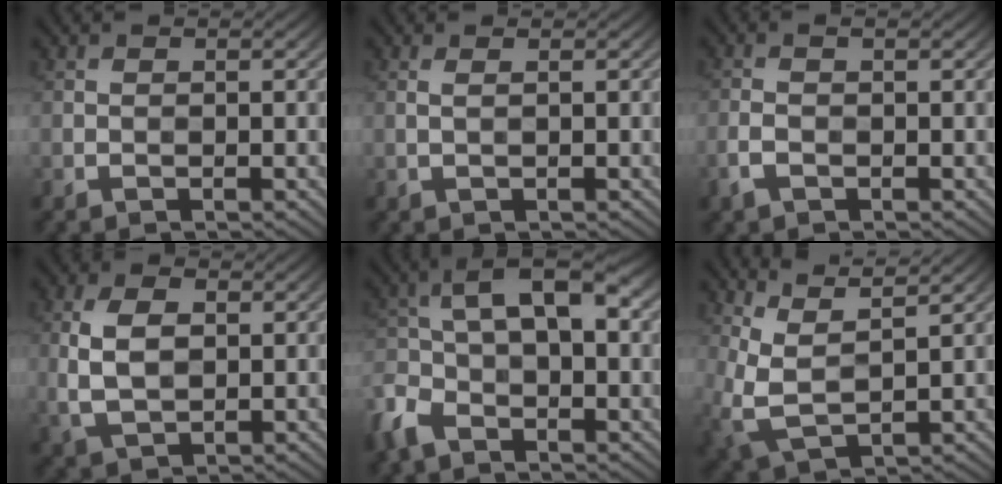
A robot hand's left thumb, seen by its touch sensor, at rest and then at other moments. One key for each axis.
{"total": 0.8, "fx": 0.4, "fy": 0.1, "fz": 0.7, "tx": -0.016, "ty": 0.001, "tz": 0.005}
{"total": 2.1, "fx": -0.7, "fy": 1.0, "fz": 1.7, "tx": -0.045, "ty": -0.001, "tz": -0.016}
{"total": 6.2, "fx": 0.7, "fy": 3.8, "fz": 4.8, "tx": -0.111, "ty": 0.000, "tz": 0.013}
{"total": 9.9, "fx": -2.0, "fy": 5.4, "fz": 8.1, "tx": -0.172, "ty": 0.003, "tz": -0.057}
{"total": 7.0, "fx": 3.7, "fy": 2.5, "fz": 5.4, "tx": -0.138, "ty": 0.000, "tz": 0.076}